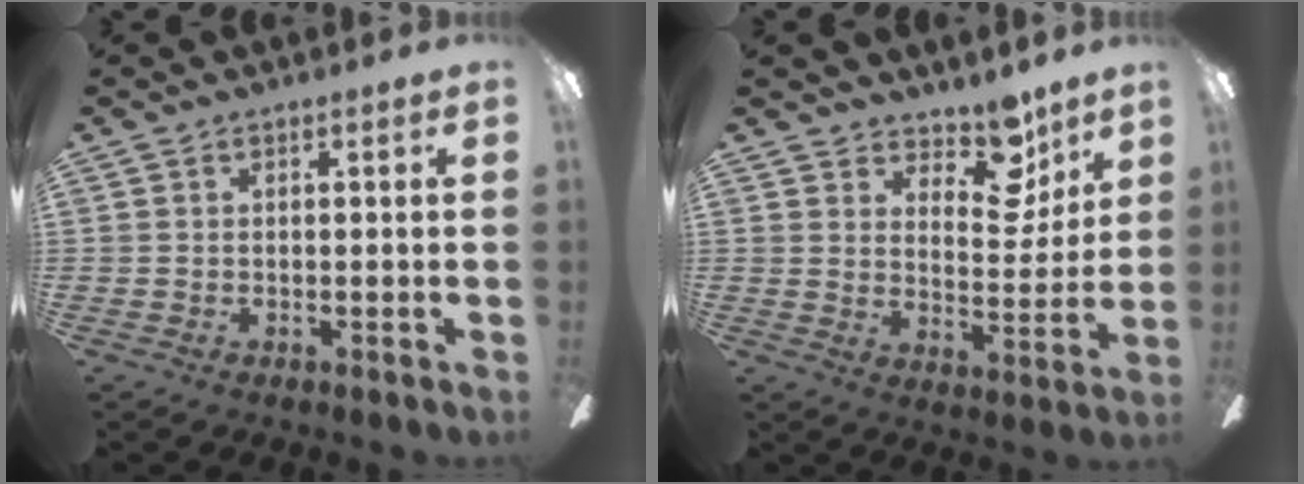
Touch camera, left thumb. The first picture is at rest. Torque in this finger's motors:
{"motor_torque": [0.21, 0.24, -0.37, -0.02, 0.00]}